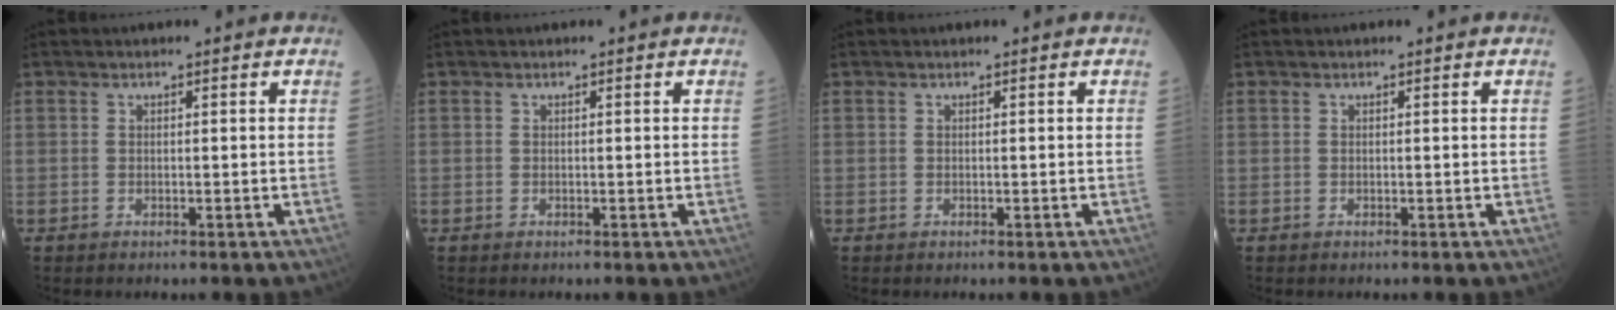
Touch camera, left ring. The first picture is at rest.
{"total": 0.0}
{"total": 0.0}
{"total": 0.0}